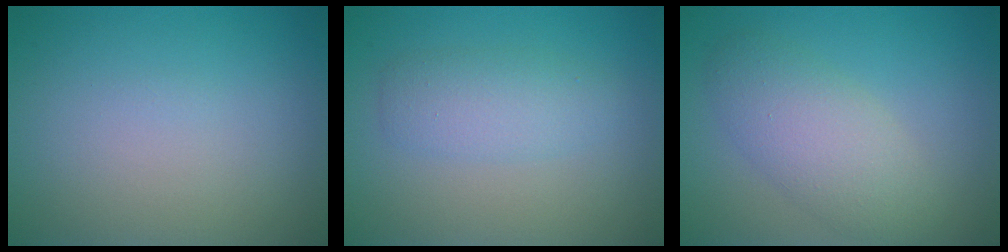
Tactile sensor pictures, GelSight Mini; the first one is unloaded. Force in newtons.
{"total": 2.9, "press": 2.9, "slide": 0.1}
{"total": 4.5, "press": 4.4, "slide": 0.4}